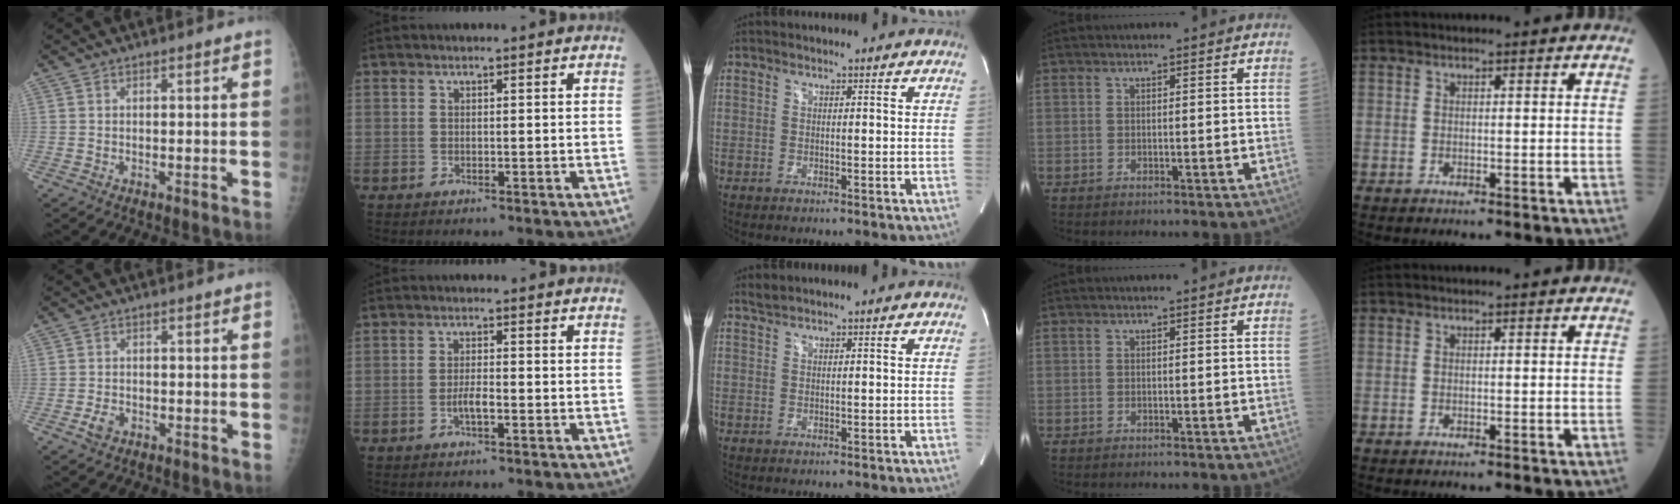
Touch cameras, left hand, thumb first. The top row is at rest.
{"thumb": {"total": 2.3, "force": [-1.2, 1.6, 1.3], "torque": [-0.020, 0.003, -0.019]}, "index": {"total": 2.5, "force": [-1.1, 0.5, 2.2], "torque": [-0.043, -0.001, -0.022]}, "middle": {"total": 1.0, "force": [0.9, -0.1, 0.1], "torque": [-0.008, 0.008, 0.025]}}